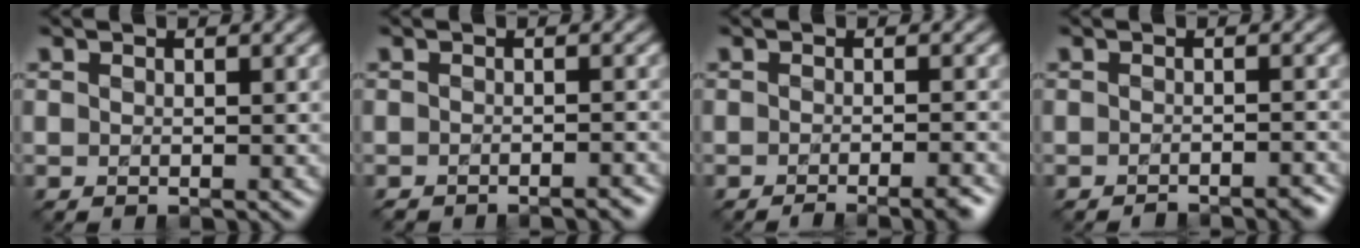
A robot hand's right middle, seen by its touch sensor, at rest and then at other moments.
{"total": 2.1, "force": [-2.0, 0.2, 0.5], "torque": [-0.001, 0.000, -0.024]}
{"total": 3.8, "force": [-2.7, 0.8, 2.6], "torque": [-0.031, 0.005, -0.037]}
{"total": 2.1, "force": [-1.9, 0.4, 0.7], "torque": [-0.001, 0.004, -0.027]}